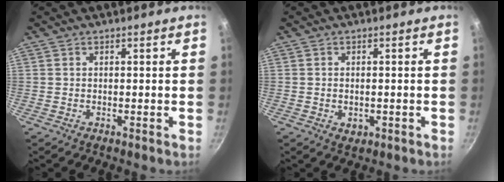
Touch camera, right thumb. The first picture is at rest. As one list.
[{"total": 2.4, "force": [-0.5, 1.6, 1.6], "torque": [-0.025, -0.003, -0.005]}]